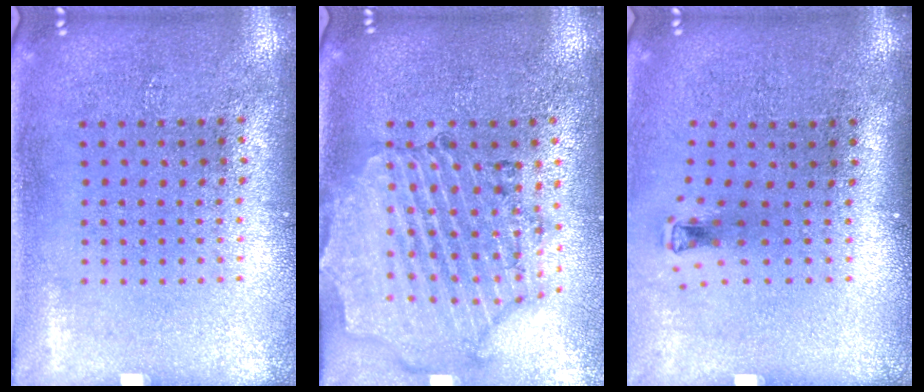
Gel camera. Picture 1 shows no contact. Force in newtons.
{"total": 1.6, "press": 1.6, "slide": 0.4}
{"total": 0.7, "press": 0.3, "slide": 0.6}